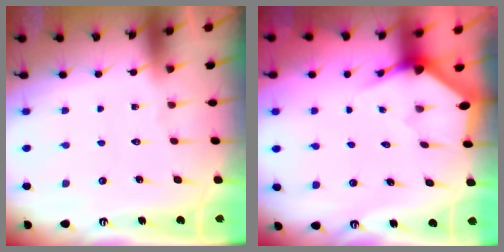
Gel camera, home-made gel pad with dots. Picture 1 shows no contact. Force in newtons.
{"total": 2.9, "press": 2.9, "slide": 0.2}